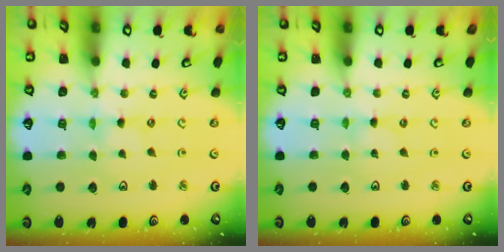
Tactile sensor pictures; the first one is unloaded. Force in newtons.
{"total": 0.0}